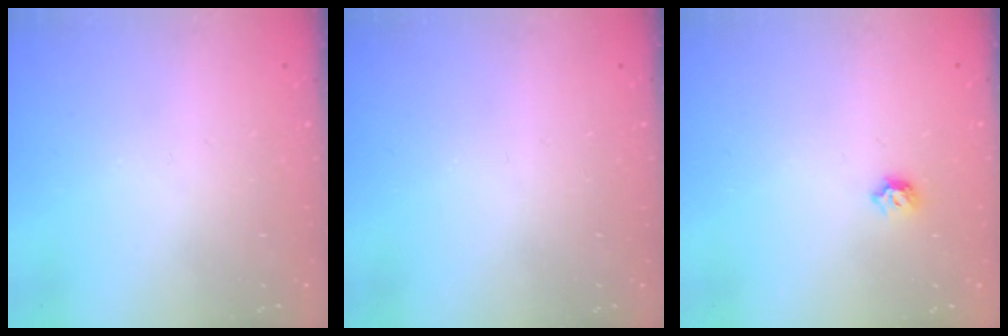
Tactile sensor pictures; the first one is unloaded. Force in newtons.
{"total": 0.0}
{"total": 6.1, "press": 6.0, "slide": 1.1}